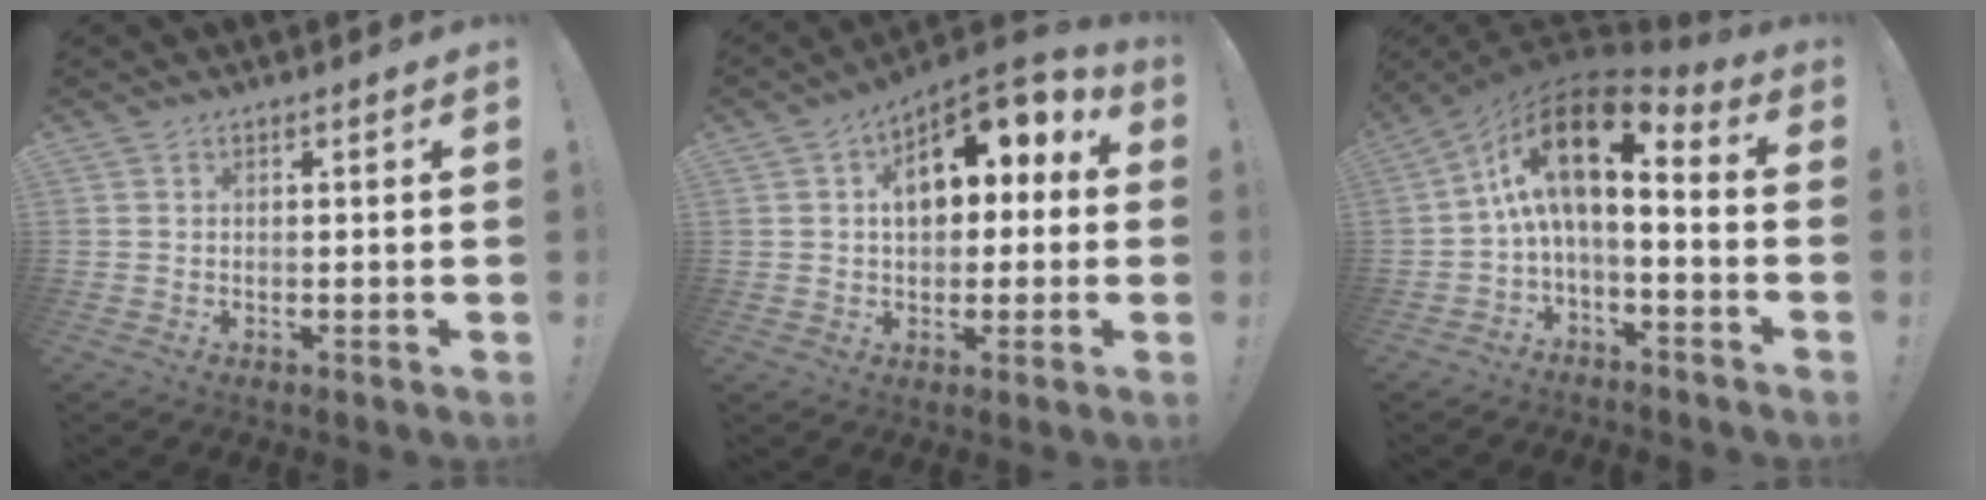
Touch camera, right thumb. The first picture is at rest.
{"total": 13.2, "force": [4.1, 8.6, 9.1], "torque": [-0.113, -0.019, 0.071]}
{"total": 14.3, "force": [3.3, 5.6, 12.8], "torque": [-0.218, -0.026, 0.054]}